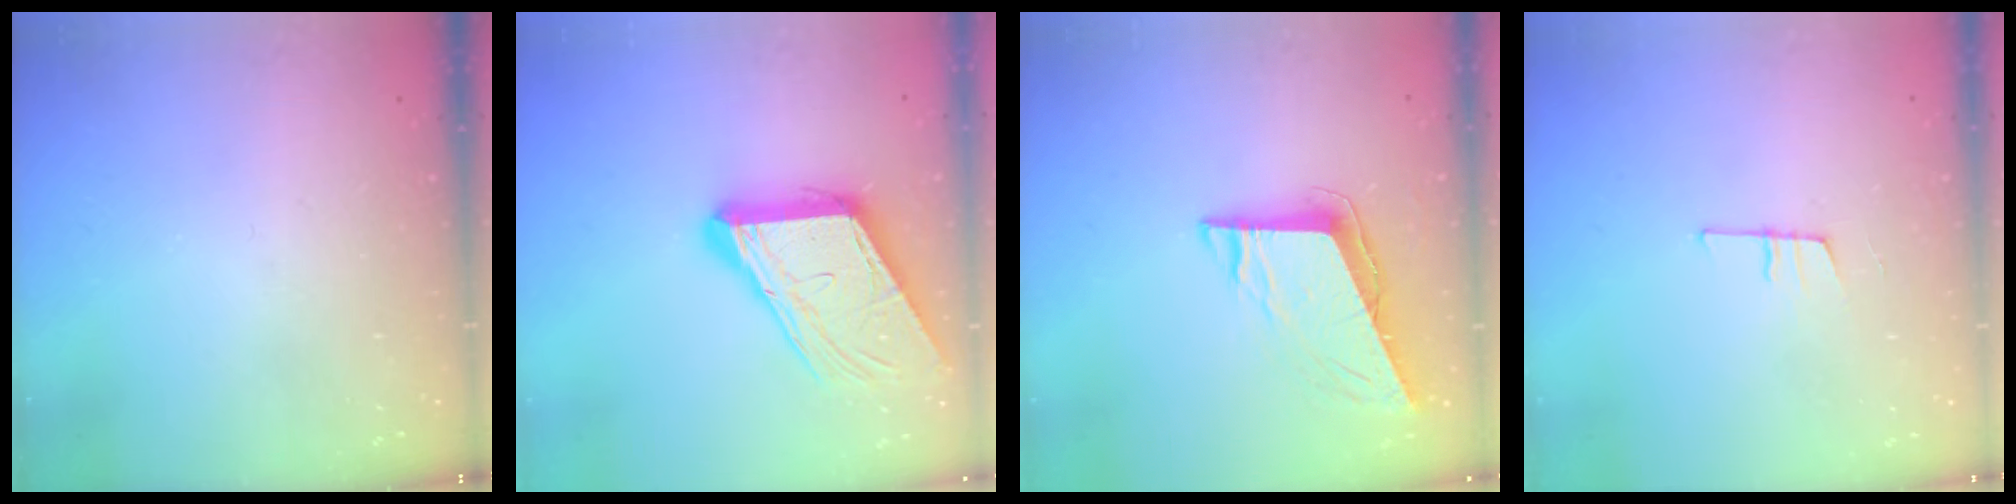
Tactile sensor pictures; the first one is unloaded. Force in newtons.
{"total": 14.0, "press": 13.9, "slide": 1.9}
{"total": 9.2, "press": 8.9, "slide": 2.2}
{"total": 7.6, "press": 7.0, "slide": 3.0}